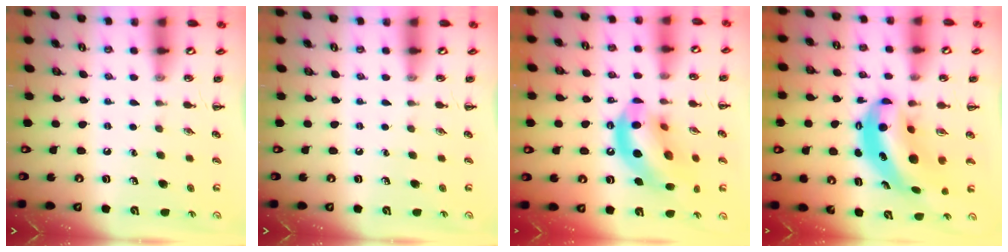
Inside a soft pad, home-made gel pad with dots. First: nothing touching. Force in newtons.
{"total": 0.0}
{"total": 16.6, "press": 16.2, "slide": 3.6}
{"total": 8.9, "press": 8.6, "slide": 2.1}